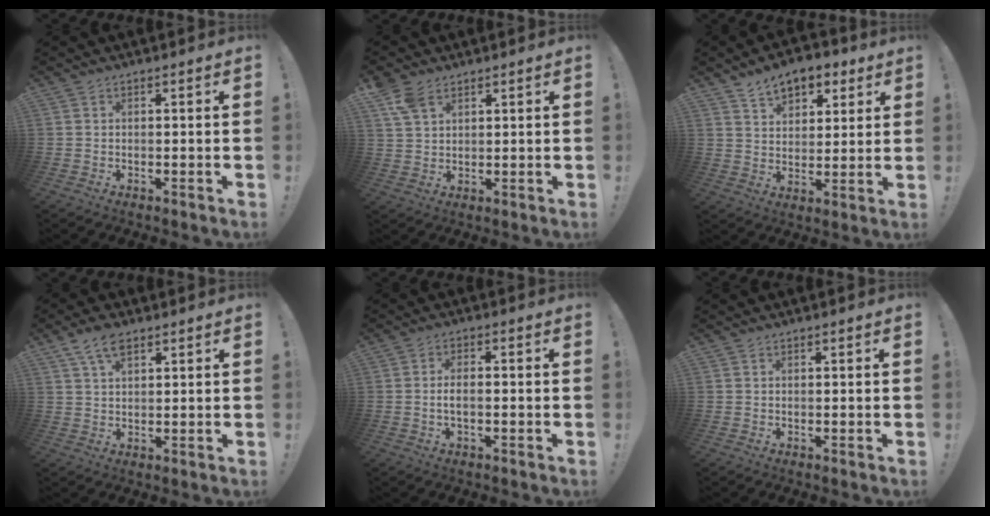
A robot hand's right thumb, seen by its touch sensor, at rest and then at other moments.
{"total": 6.5, "force": [4.1, 3.8, 3.4], "torque": [-0.066, -0.010, 0.080]}
{"total": 9.6, "force": [6.3, 5.8, 4.1], "torque": [-0.066, -0.031, 0.120]}
{"total": 6.3, "force": [3.8, 2.9, 4.2], "torque": [-0.081, -0.008, 0.070]}
{"total": 3.2, "force": [-0.6, 1.1, 2.9], "torque": [-0.065, 0.006, -0.012]}
{"total": 0.0}